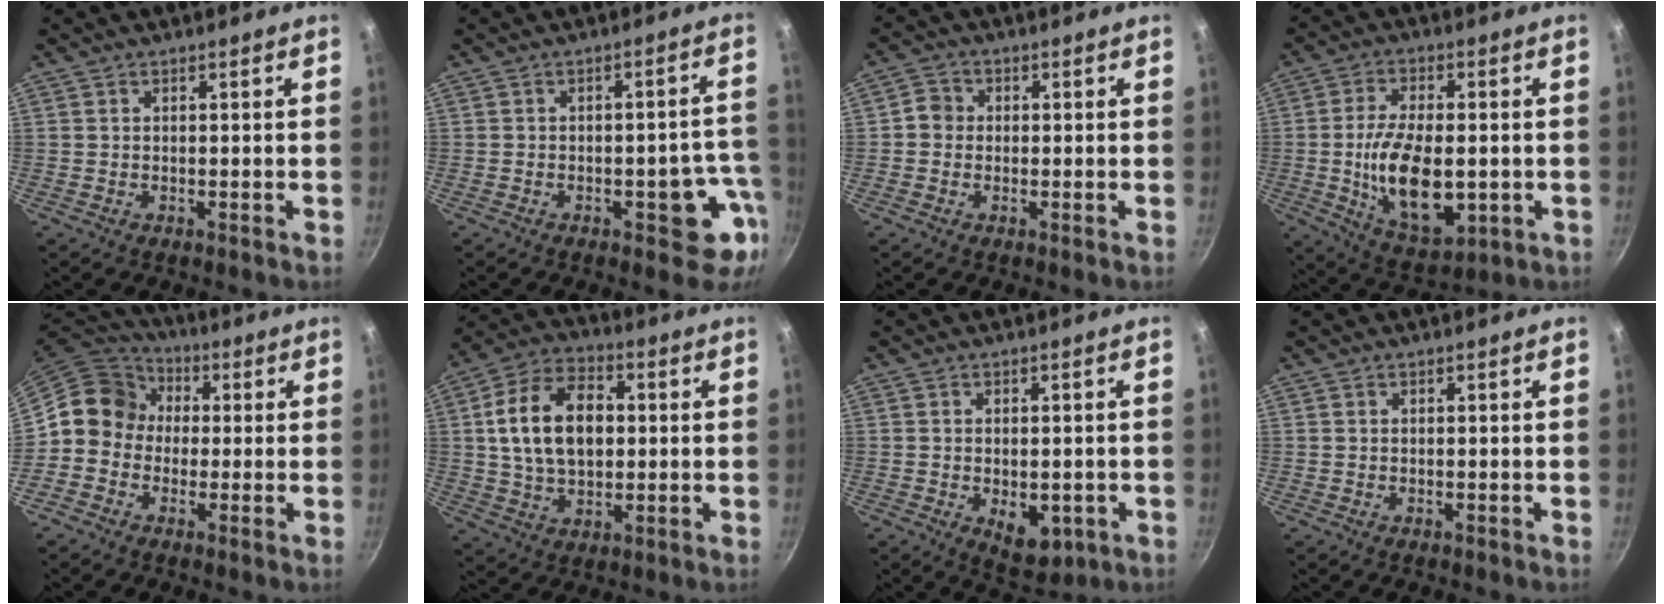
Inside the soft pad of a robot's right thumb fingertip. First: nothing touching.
{"total": 8.8, "force": [-3.3, 4.5, 6.8], "torque": [-0.015, 0.031, -0.039]}
{"total": 3.3, "force": [-0.3, 3.0, 1.2], "torque": [-0.006, 0.006, -0.016]}
{"total": 15.8, "force": [-1.8, 8.3, 13.4], "torque": [-0.224, -0.001, -0.020]}
{"total": 10.4, "force": [0.4, 9.4, 4.5], "torque": [-0.046, 0.026, -0.023]}
{"total": 16.2, "force": [1.9, 10.7, 12.0], "torque": [-0.185, 0.015, 0.024]}
{"total": 7.5, "force": [-2.0, 4.5, 5.7], "torque": [-0.058, -0.002, -0.015]}
{"total": 0.0}